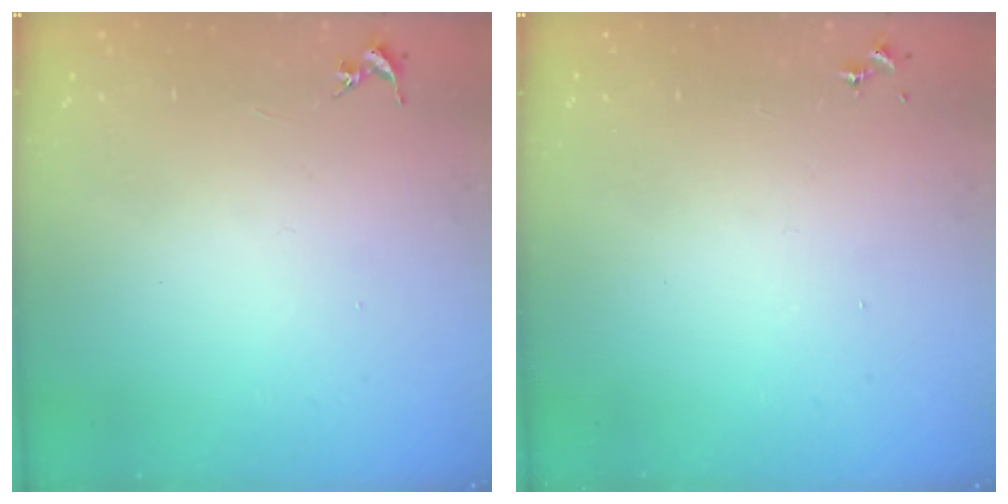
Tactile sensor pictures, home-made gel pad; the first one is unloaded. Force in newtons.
{"total": 0.0}